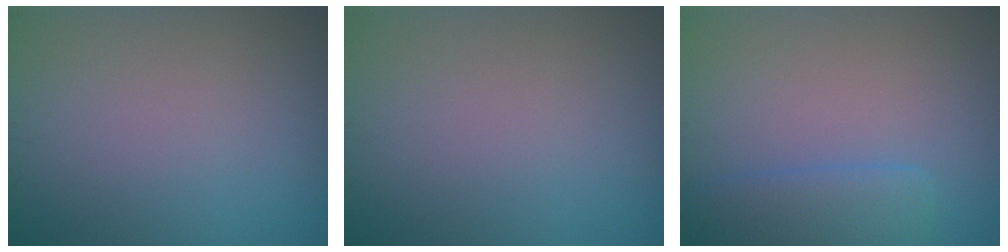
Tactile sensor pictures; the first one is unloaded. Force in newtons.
{"total": 0.0}
{"total": 3.7, "press": 3.7, "slide": 0.4}